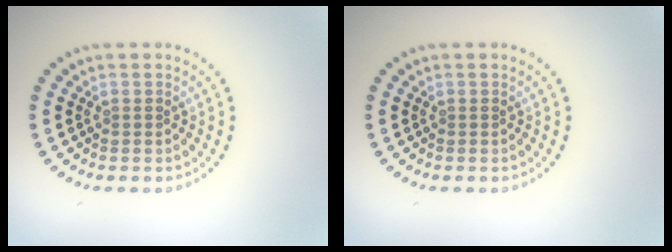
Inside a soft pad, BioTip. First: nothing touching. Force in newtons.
{"total": 0.0}